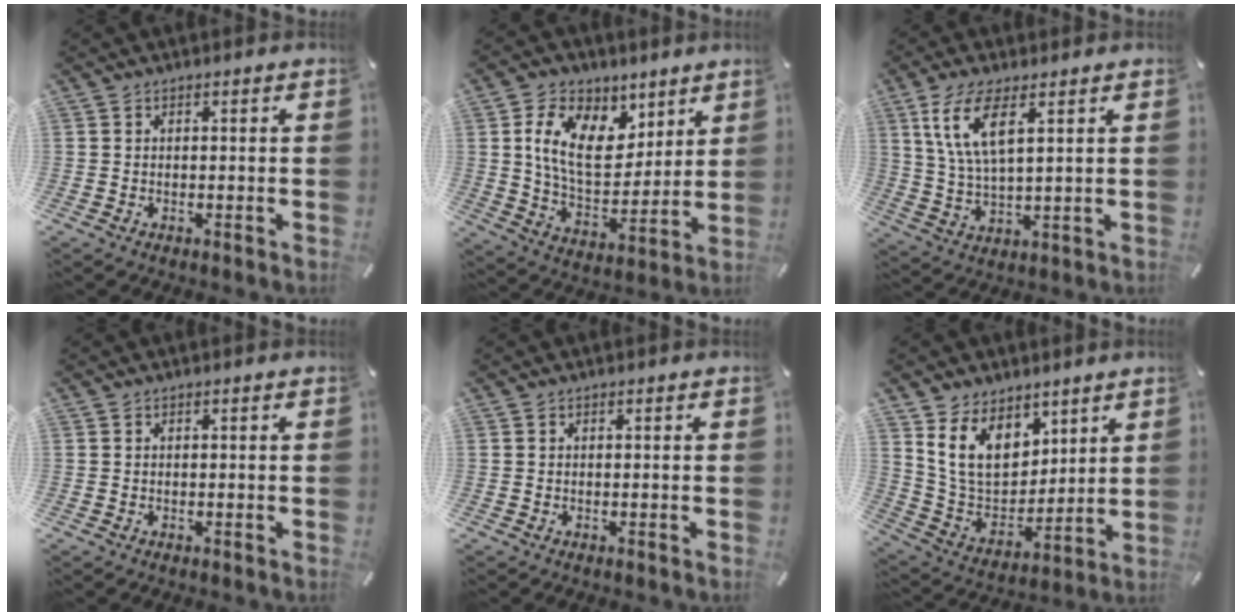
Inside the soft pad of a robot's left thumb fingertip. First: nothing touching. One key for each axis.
{"total": 15.0, "fx": 6.4, "fy": 9.9, "fz": 9.2, "tx": -0.167, "ty": -0.017, "tz": 0.120}
{"total": 10.4, "fx": 5.2, "fy": 3.3, "fz": 8.4, "tx": -0.194, "ty": -0.008, "tz": 0.090}
{"total": 0.0}
{"total": 0.0}
{"total": 13.7, "fx": 7.5, "fy": 9.7, "fz": 6.1, "tx": -0.132, "ty": -0.045, "tz": 0.148}